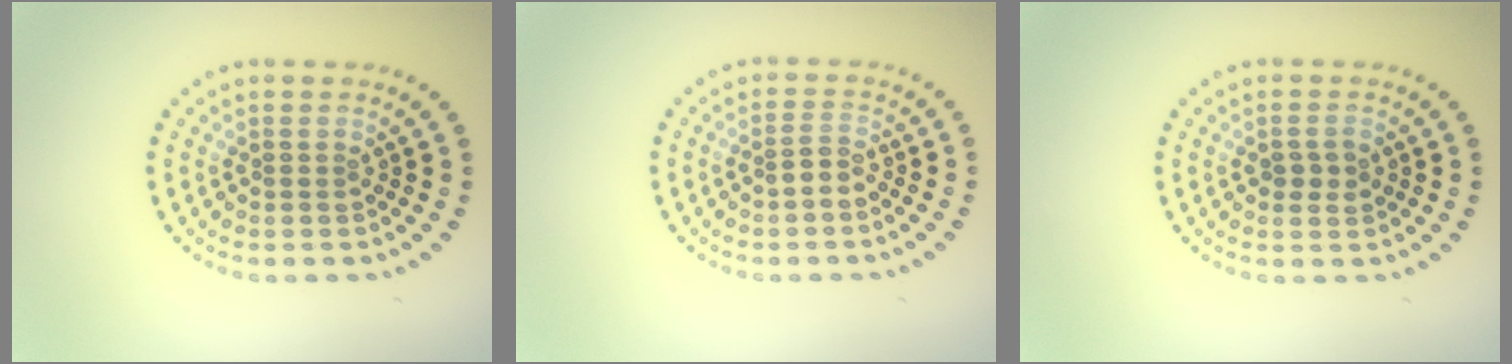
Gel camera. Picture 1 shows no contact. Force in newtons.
{"total": 1.4, "press": 1.2, "slide": 0.6}
{"total": 1.6, "press": 1.5, "slide": 0.2}